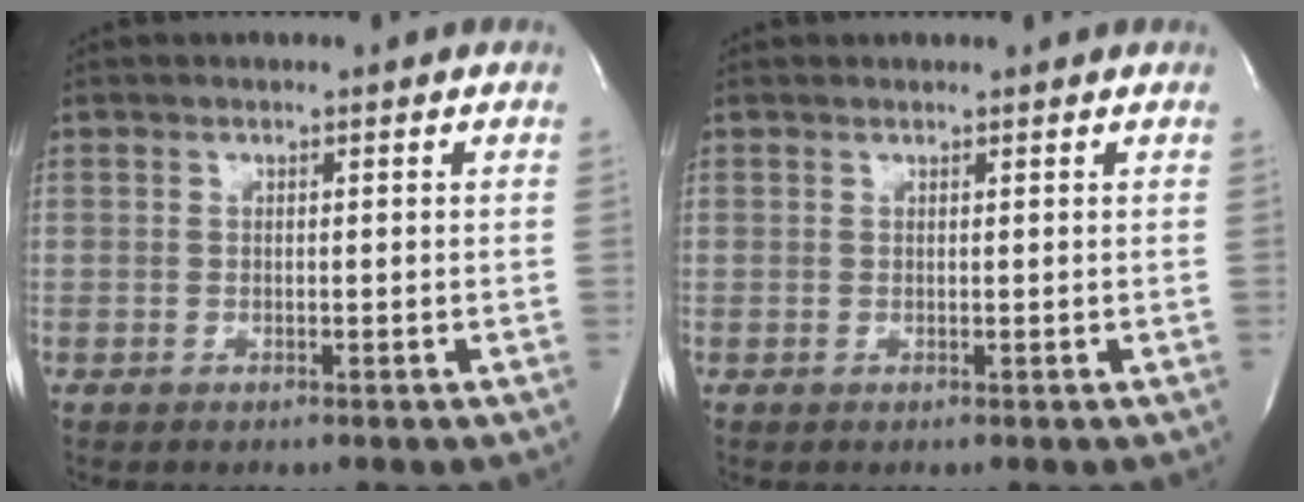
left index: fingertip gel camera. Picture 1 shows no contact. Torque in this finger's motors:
{"motor_torque": [0.16, -0.09, -0.03, -0.01]}